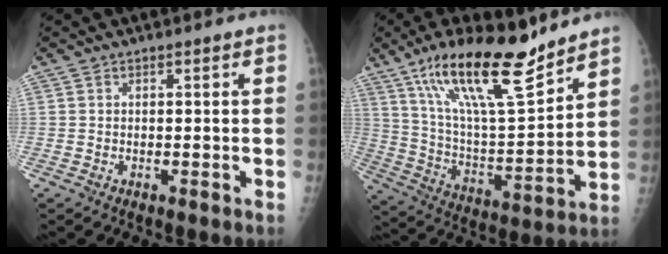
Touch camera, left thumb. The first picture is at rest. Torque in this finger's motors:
{"motor_torque": [0.39, 0.32, 1.57, -1.20, 0.40]}